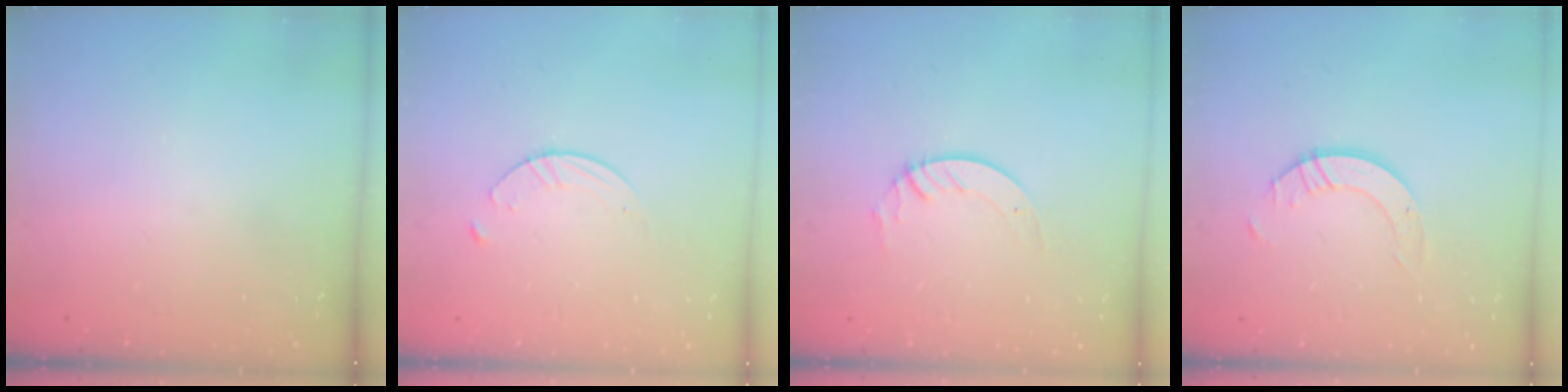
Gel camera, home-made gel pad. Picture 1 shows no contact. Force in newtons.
{"total": 4.3, "press": 4.3, "slide": 0.5}
{"total": 4.5, "press": 4.4, "slide": 0.4}
{"total": 4.8, "press": 4.7, "slide": 0.4}